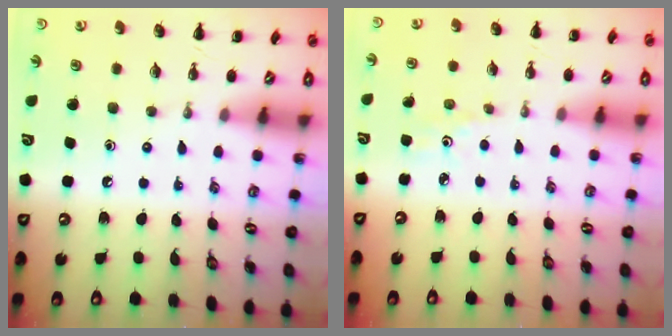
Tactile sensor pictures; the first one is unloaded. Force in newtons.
{"total": 1.7, "press": 1.7, "slide": 0.4}